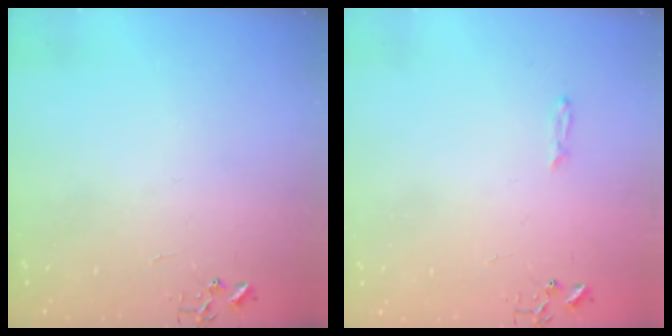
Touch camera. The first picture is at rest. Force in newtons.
{"total": 3.6, "press": 3.6, "slide": 0.4}